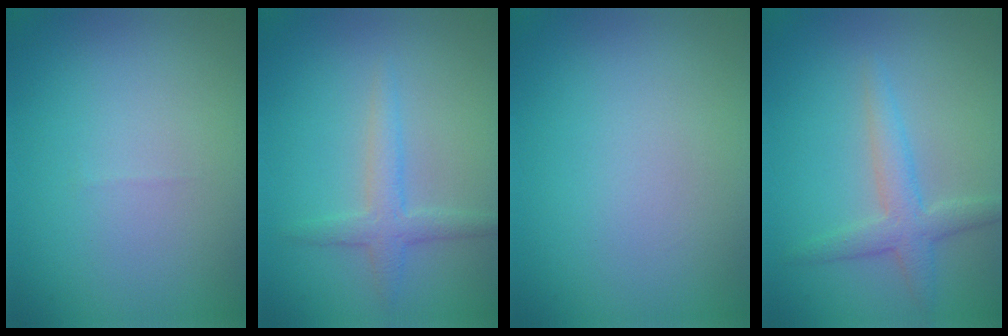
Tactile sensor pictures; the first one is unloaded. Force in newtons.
{"total": 2.4, "press": 2.4, "slide": 0.2}
{"total": 0.0}
{"total": 3.0, "press": 3.0, "slide": 0.1}